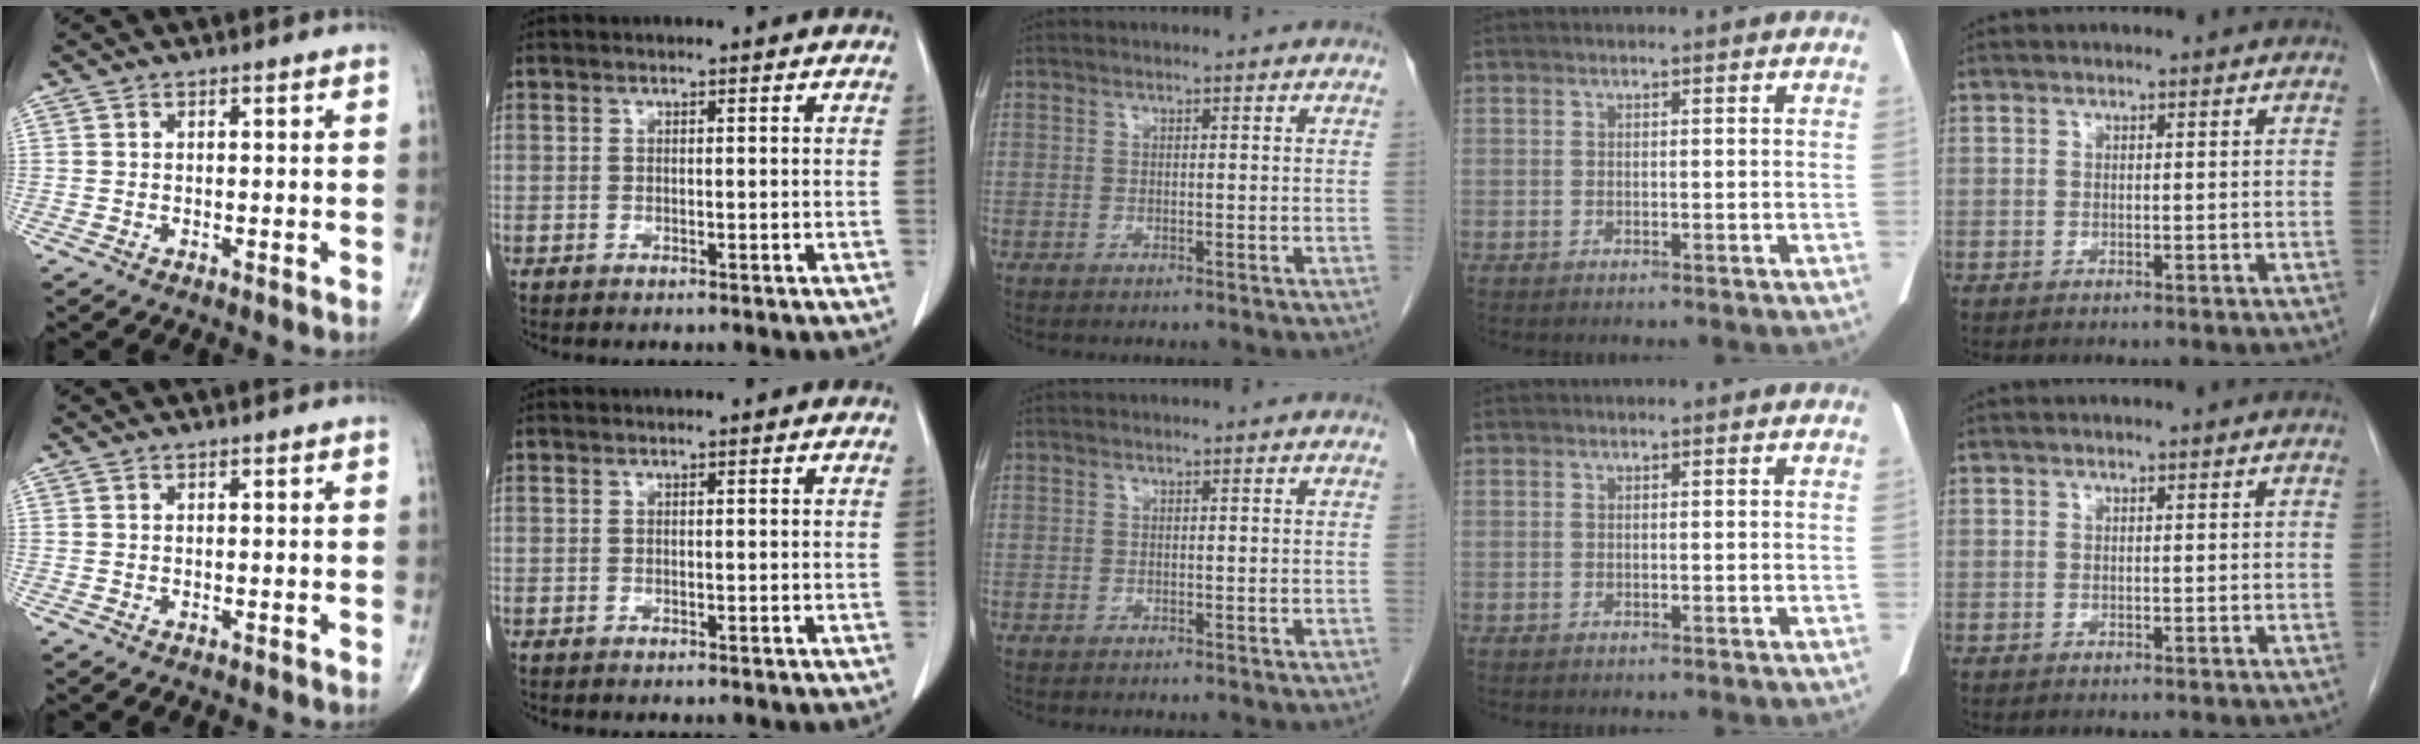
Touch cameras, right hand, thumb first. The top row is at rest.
{}